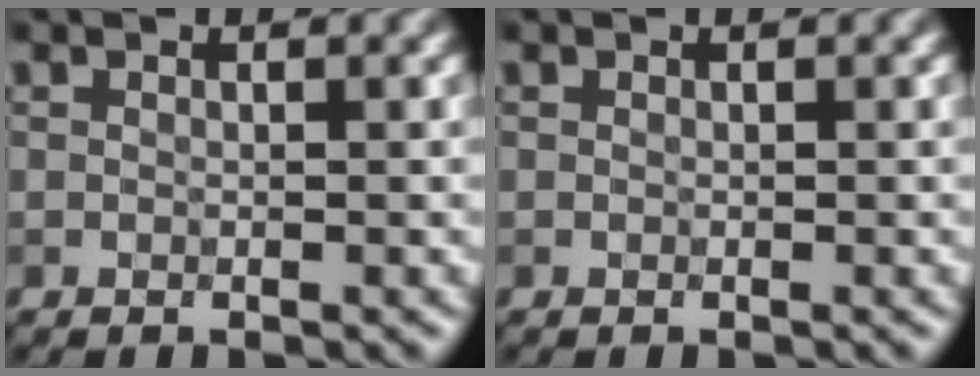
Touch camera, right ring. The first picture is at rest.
{"total": 0.0}